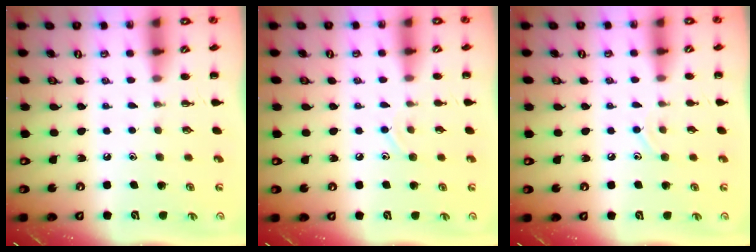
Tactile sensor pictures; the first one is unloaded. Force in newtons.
{"total": 7.0, "press": 6.6, "slide": 2.3}
{"total": 7.0, "press": 6.6, "slide": 2.3}